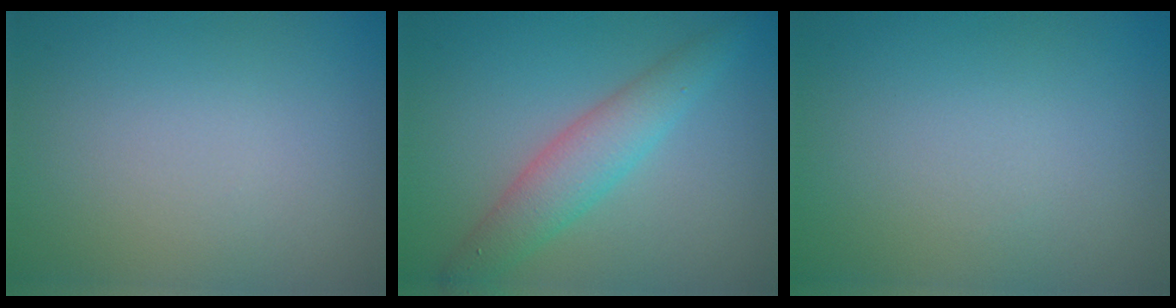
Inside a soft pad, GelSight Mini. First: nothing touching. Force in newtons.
{"total": 3.7, "press": 3.7, "slide": 0.1}
{"total": 0.0}